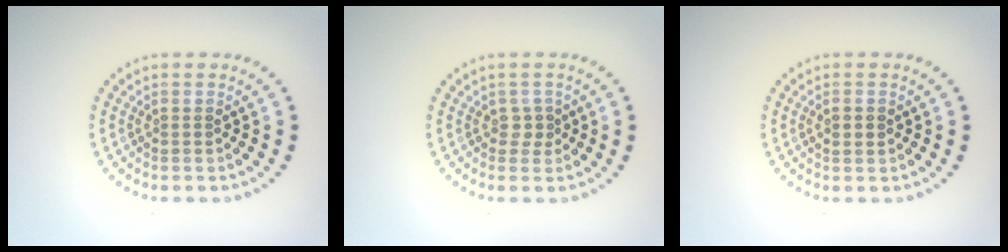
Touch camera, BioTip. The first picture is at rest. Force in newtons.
{"total": 1.0, "press": 0.8, "slide": 0.6}
{"total": 1.1, "press": 1.1, "slide": 0.1}